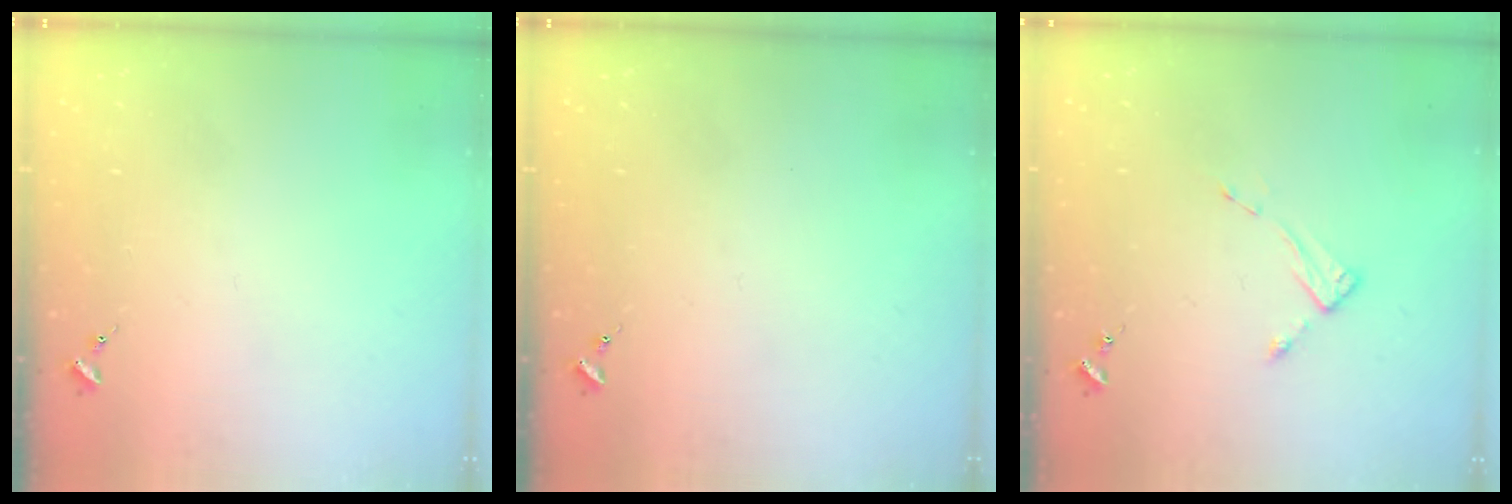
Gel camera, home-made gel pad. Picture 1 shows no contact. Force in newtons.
{"total": 0.0}
{"total": 2.6, "press": 2.6, "slide": 0.3}